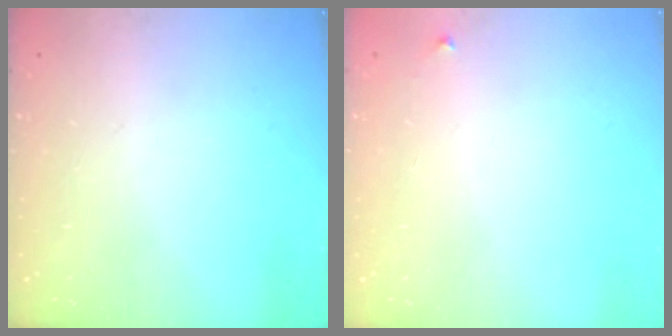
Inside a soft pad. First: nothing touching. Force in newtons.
{"total": 3.3, "press": 3.3, "slide": 0.5}